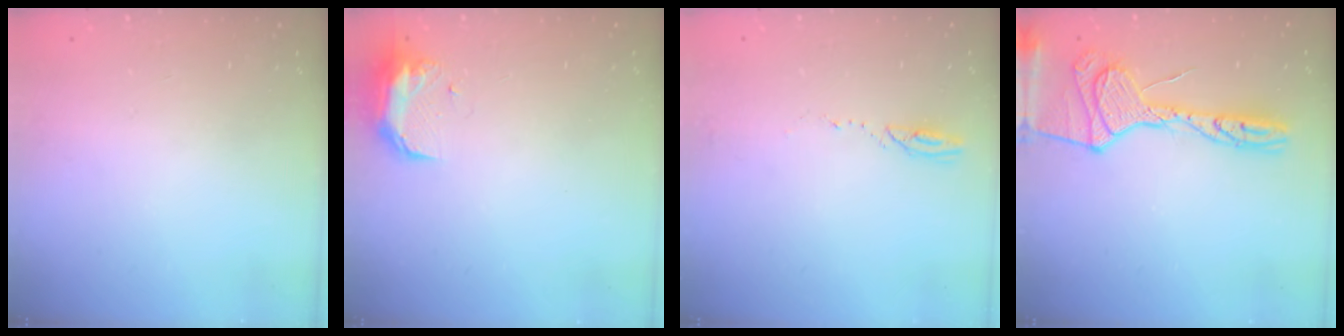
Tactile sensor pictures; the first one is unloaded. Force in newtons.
{"total": 9.3, "press": 9.1, "slide": 1.9}
{"total": 2.6, "press": 2.6, "slide": 0.3}
{"total": 18.9, "press": 18.8, "slide": 1.9}